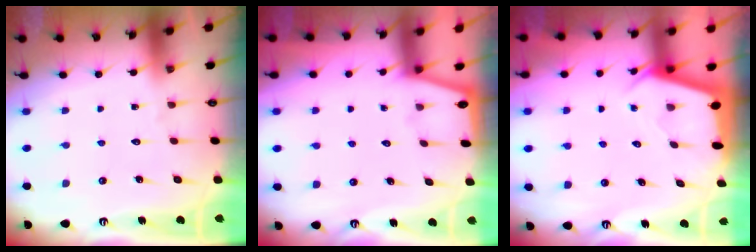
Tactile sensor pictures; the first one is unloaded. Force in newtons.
{"total": 0.0}
{"total": 2.3, "press": 2.3, "slide": 0.3}